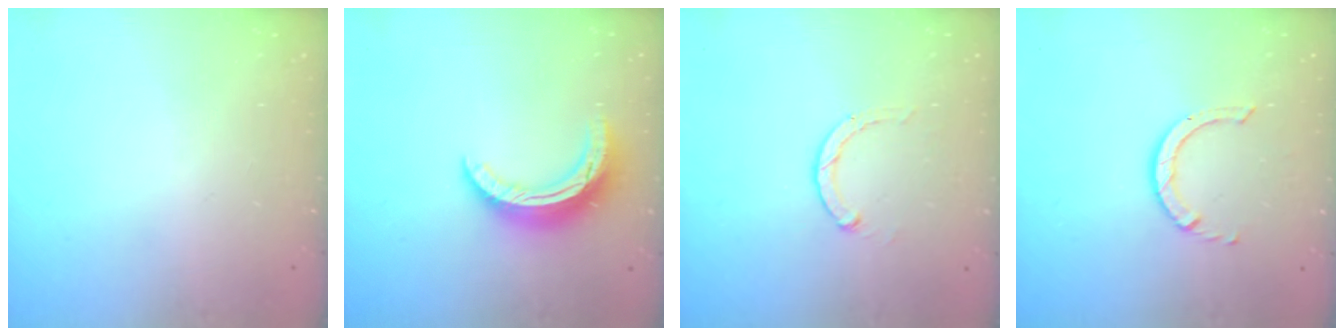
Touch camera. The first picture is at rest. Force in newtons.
{"total": 10.8, "press": 10.8, "slide": 0.5}
{"total": 2.8, "press": 2.8, "slide": 0.5}
{"total": 2.9, "press": 2.9, "slide": 0.2}